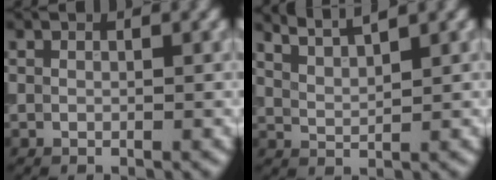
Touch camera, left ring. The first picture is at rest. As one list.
[{"total": 3.4, "force": [3.1, 0.5, 1.4], "torque": [-0.015, 0.013, 0.047]}]